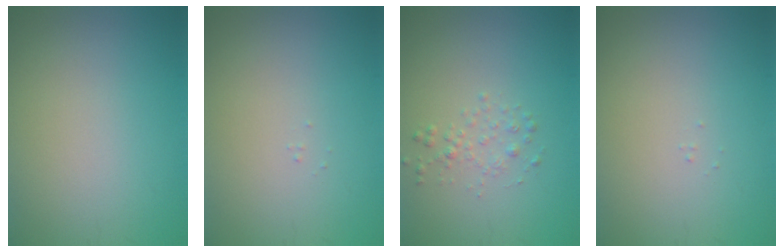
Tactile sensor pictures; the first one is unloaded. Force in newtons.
{"total": 0.0}
{"total": 1.3, "press": 1.3, "slide": 0.0}
{"total": 0.0}